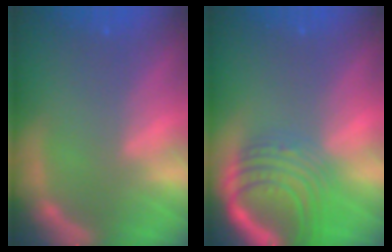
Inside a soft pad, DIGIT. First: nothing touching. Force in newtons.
{"total": 9.5}